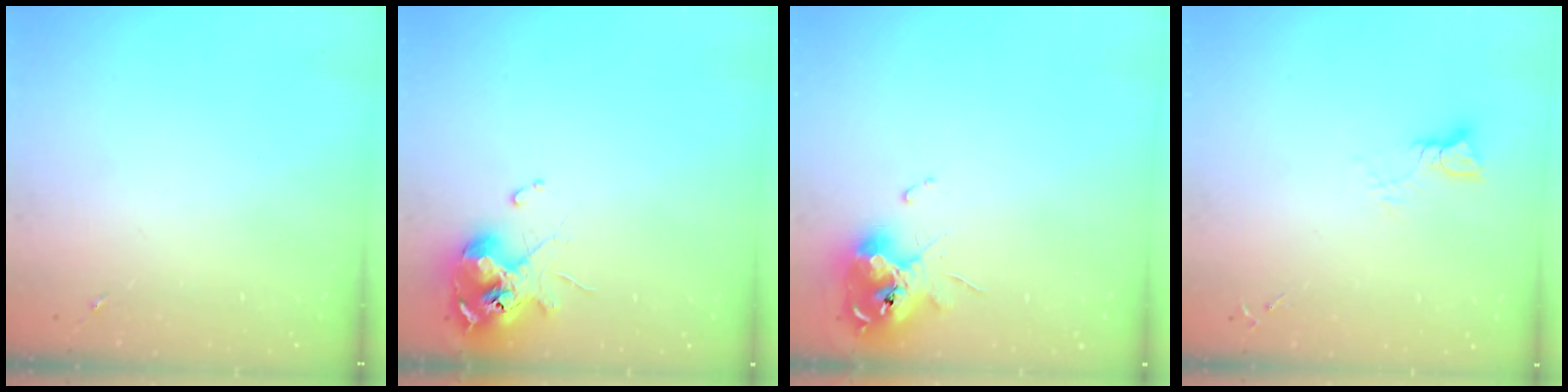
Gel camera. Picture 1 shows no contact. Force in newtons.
{"total": 11.6, "press": 11.5, "slide": 1.5}
{"total": 12.4, "press": 12.2, "slide": 1.6}
{"total": 3.8, "press": 3.8, "slide": 0.4}